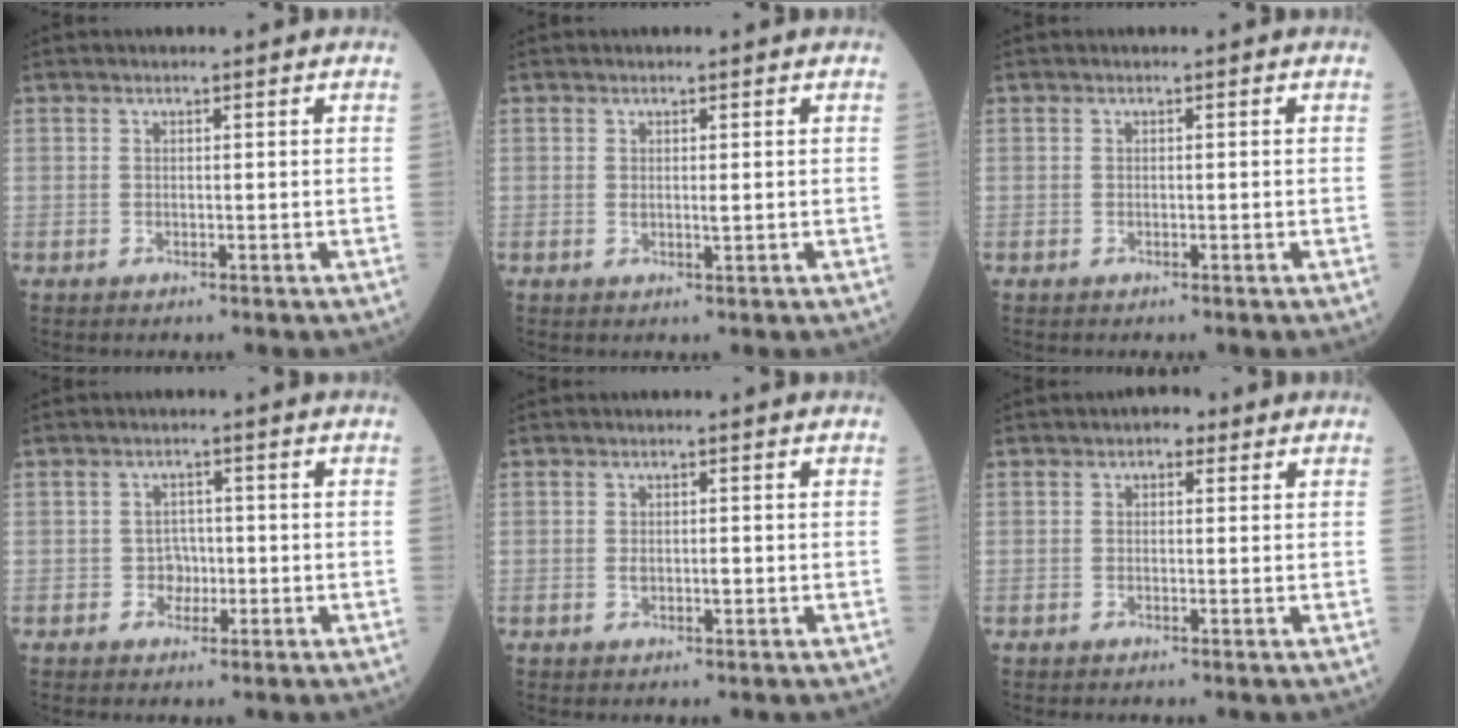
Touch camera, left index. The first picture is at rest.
{"total": 0.8, "force": [0.1, 0.2, 0.8], "torque": [-0.015, -0.006, -0.001]}
{"total": 0.0}
{"total": 2.3, "force": [-0.8, 1.9, 1.0], "torque": [-0.008, 0.003, -0.014]}
{"total": 1.5, "force": [-0.3, 0.7, 1.3], "torque": [-0.022, -0.003, -0.005]}
{"total": 1.8, "force": [0.8, 1.2, 1.0], "torque": [-0.010, 0.006, 0.004]}